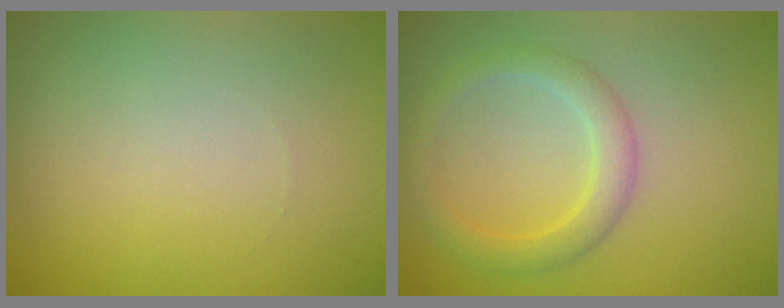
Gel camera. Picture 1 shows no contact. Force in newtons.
{"total": 2.8, "press": 2.8, "slide": 0.1}